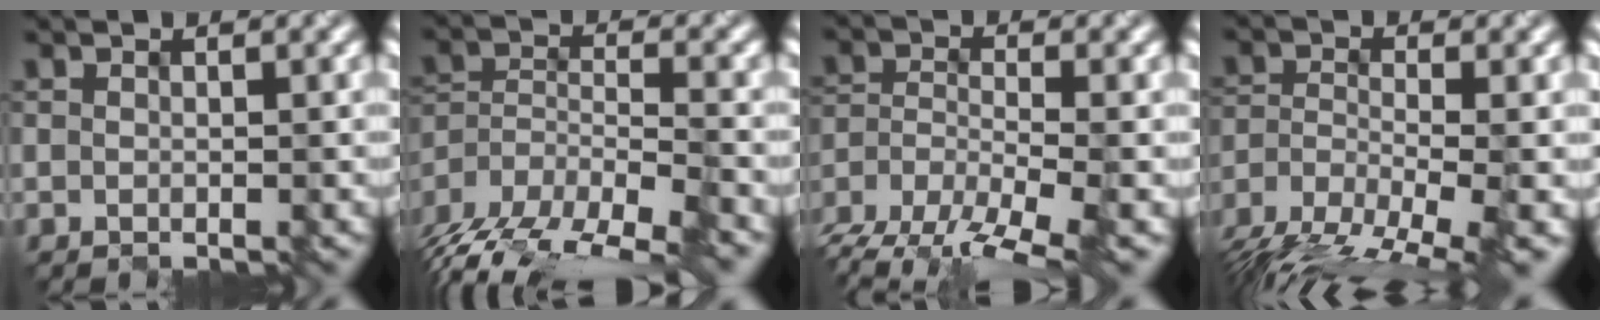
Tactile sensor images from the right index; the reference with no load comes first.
{"total": 14.5, "force": [-12.0, 6.0, 5.6], "torque": [-0.114, -0.009, -0.154]}
{"total": 8.7, "force": [-6.4, 3.2, 5.0], "torque": [-0.101, -0.021, -0.113]}
{"total": 9.1, "force": [-6.8, 3.1, 5.3], "torque": [-0.105, -0.023, -0.120]}